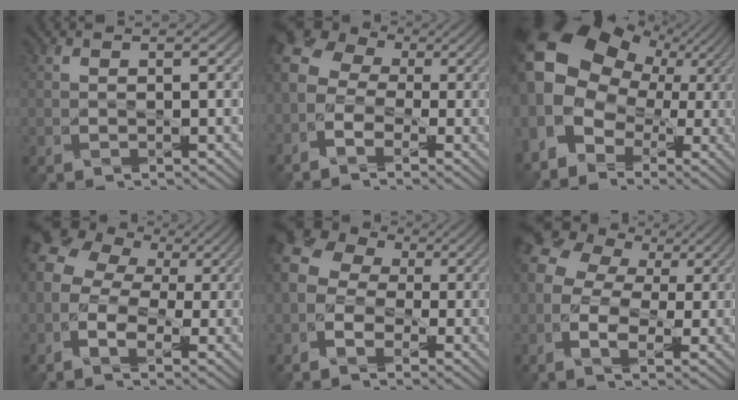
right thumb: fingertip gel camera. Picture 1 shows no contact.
{"total": 9.3, "force": [-1.5, 7.3, 5.6], "torque": [-0.152, 0.002, -0.041]}
{"total": 17.0, "force": [1.7, 13.3, 10.5], "torque": [-0.238, -0.008, 0.034]}
{"total": 10.1, "force": [0.5, 7.5, 6.8], "torque": [-0.160, 0.006, 0.001]}
{"total": 10.1, "force": [-1.0, 8.1, 5.9], "torque": [-0.156, 0.007, -0.035]}
{"total": 10.9, "force": [1.2, 8.0, 7.4], "torque": [-0.182, 0.008, 0.018]}